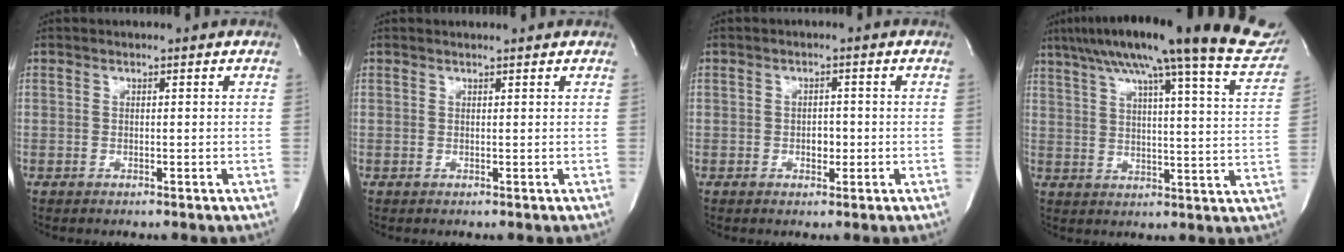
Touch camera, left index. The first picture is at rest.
{"total": 1.5, "force": [1.5, -0.1, 0.3], "torque": [-0.008, 0.007, 0.021]}
{"total": 1.9, "force": [-0.6, 1.3, 1.4], "torque": [-0.019, 0.004, -0.008]}
{"total": 28.6, "force": [23.3, 1.9, 16.5], "torque": [-0.240, -0.017, 0.290]}